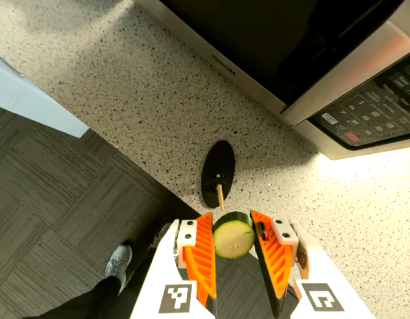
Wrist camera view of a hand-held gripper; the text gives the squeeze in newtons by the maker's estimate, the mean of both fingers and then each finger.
{"total": 9.8, "left": 10.1, "right": 9.6}